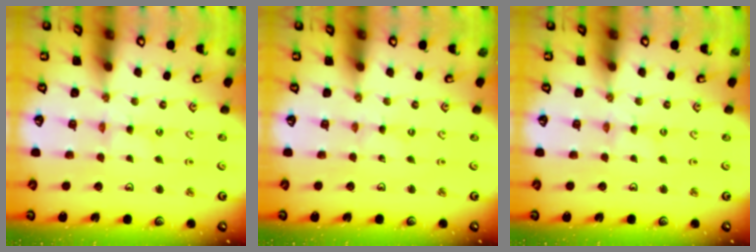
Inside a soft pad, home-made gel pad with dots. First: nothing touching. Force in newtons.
{"total": 0.0}
{"total": 0.8, "press": 0.8, "slide": 0.1}